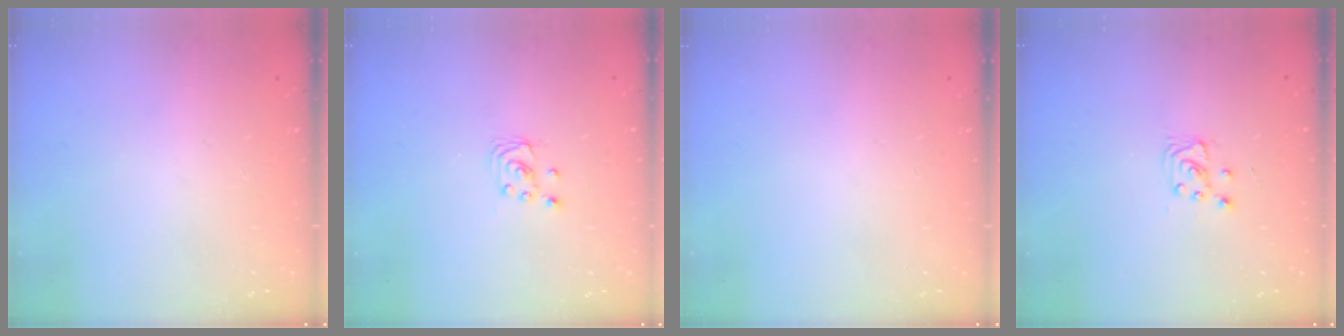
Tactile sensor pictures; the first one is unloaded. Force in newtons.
{"total": 2.2, "press": 2.2, "slide": 0.2}
{"total": 0.0}
{"total": 4.4, "press": 4.4, "slide": 0.5}